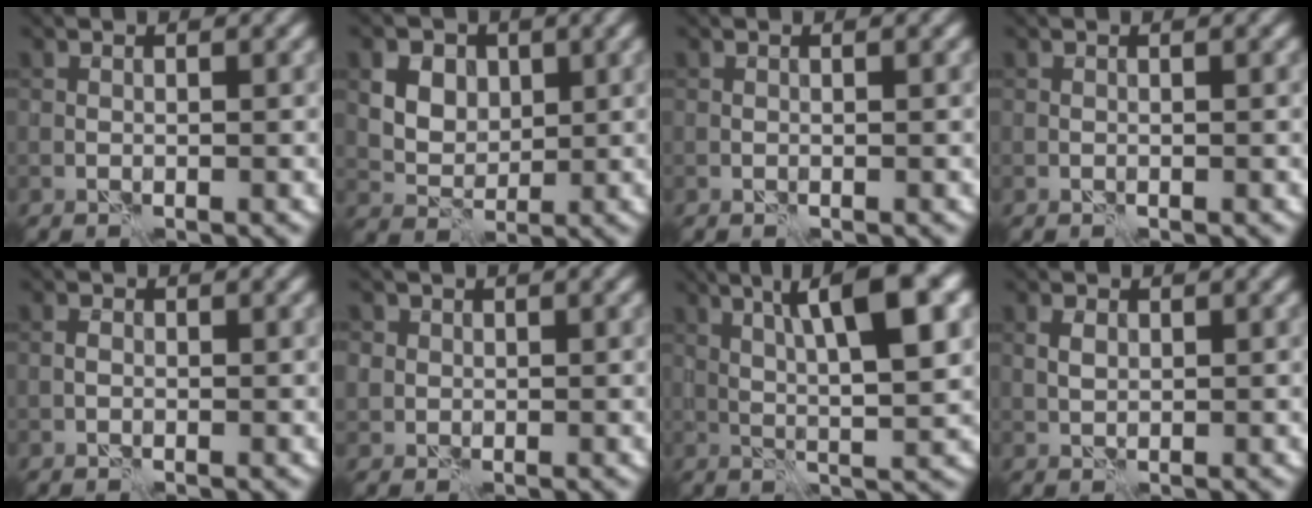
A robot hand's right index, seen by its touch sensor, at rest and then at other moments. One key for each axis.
{"total": 8.8, "fx": 3.8, "fy": 6.6, "fz": 4.4, "tx": -0.079, "ty": 0.028, "tz": 0.050}
{"total": 0.0}
{"total": 0.0}
{"total": 0.6, "fx": -0.2, "fy": 0.5, "fz": 0.3, "tx": -0.005, "ty": 0.004, "tz": -0.005}
{"total": 1.8, "fx": 0.6, "fy": 1.7, "fz": 0.4, "tx": -0.004, "ty": 0.004, "tz": 0.015}
{"total": 8.8, "fx": 3.1, "fy": 1.9, "fz": 8.0, "tx": -0.122, "ty": 0.010, "tz": 0.049}
{"total": 1.3, "fx": 0.4, "fy": 0.9, "fz": 0.8, "tx": -0.019, "ty": 0.003, "tz": 0.008}